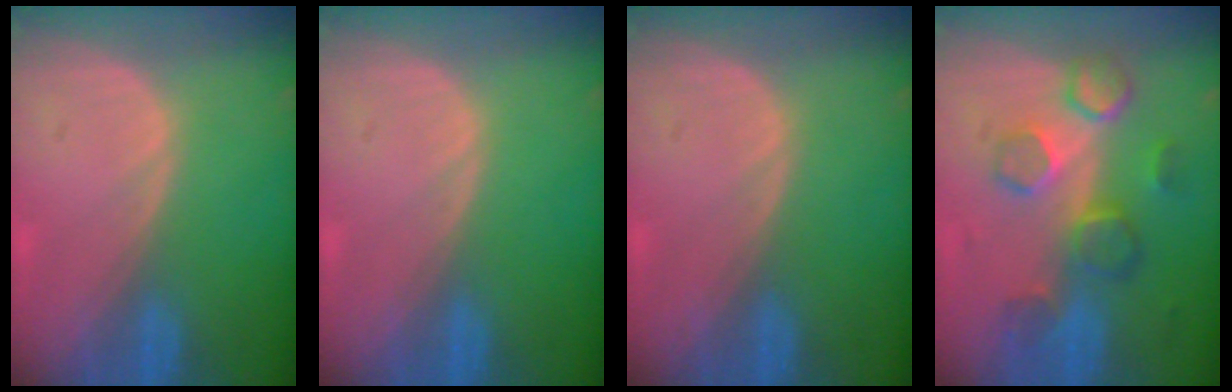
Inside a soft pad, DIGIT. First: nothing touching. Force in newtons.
{"total": 0.0}
{"total": 0.0}
{"total": 8.5, "press": 7.7, "slide": 3.6}